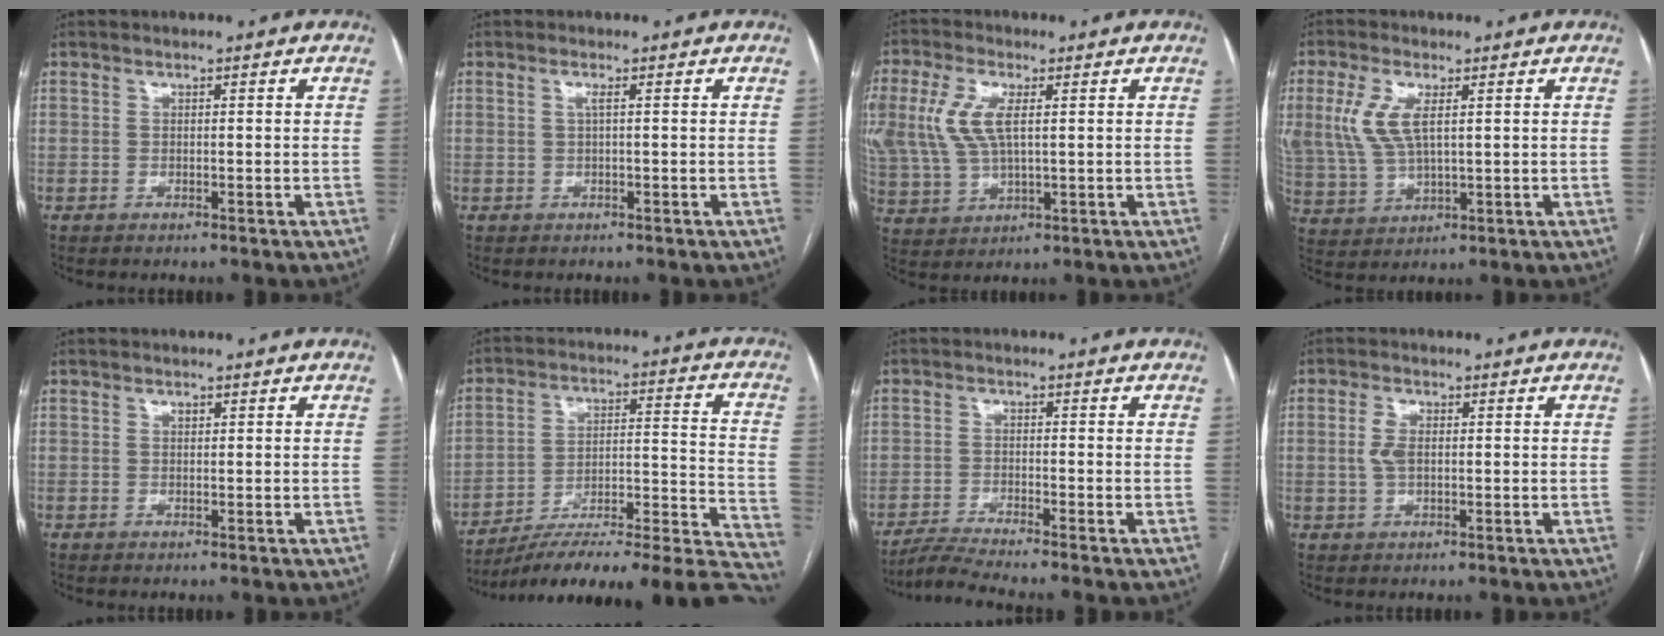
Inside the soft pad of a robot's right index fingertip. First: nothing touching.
{"total": 0.8, "force": [0.1, -0.1, 0.8], "torque": [-0.016, 0.002, 0.001]}
{"total": 11.1, "force": [2.6, 5.1, 9.5], "torque": [-0.232, 0.010, 0.057]}
{"total": 8.4, "force": [2.5, 3.5, 7.2], "torque": [-0.179, 0.007, 0.055]}
{"total": 0.5, "force": [0.3, 0.3, 0.3], "torque": [-0.005, 0.000, 0.004]}
{"total": 27.7, "force": [-25.2, 1.7, 11.4], "torque": [-0.075, 0.019, -0.354]}
{"total": 5.6, "force": [-4.9, -1.5, 2.1], "torque": [-0.042, -0.020, -0.088]}
{"total": 3.0, "force": [0.2, 1.5, 2.6], "torque": [-0.063, 0.005, 0.005]}